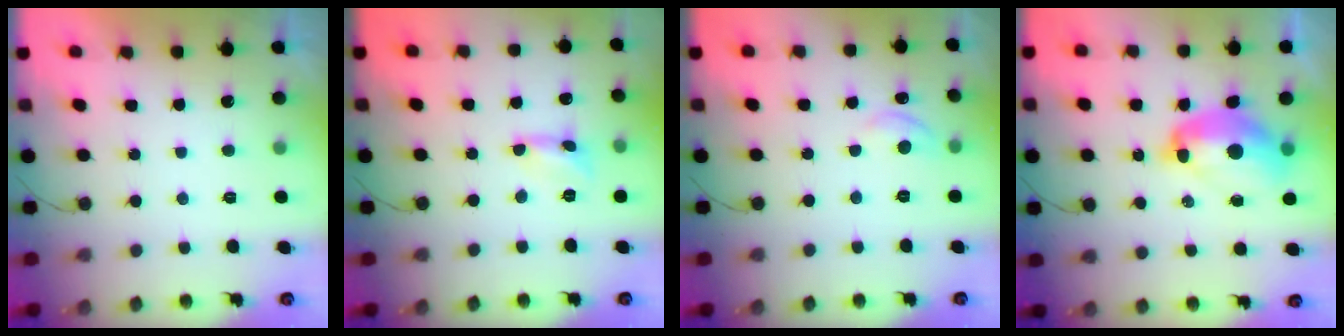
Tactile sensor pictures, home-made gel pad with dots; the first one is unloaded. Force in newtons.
{"total": 1.6, "press": 1.6, "slide": 0.1}
{"total": 5.5, "press": 5.5, "slide": 0.7}
{"total": 13.3, "press": 13.2, "slide": 1.4}